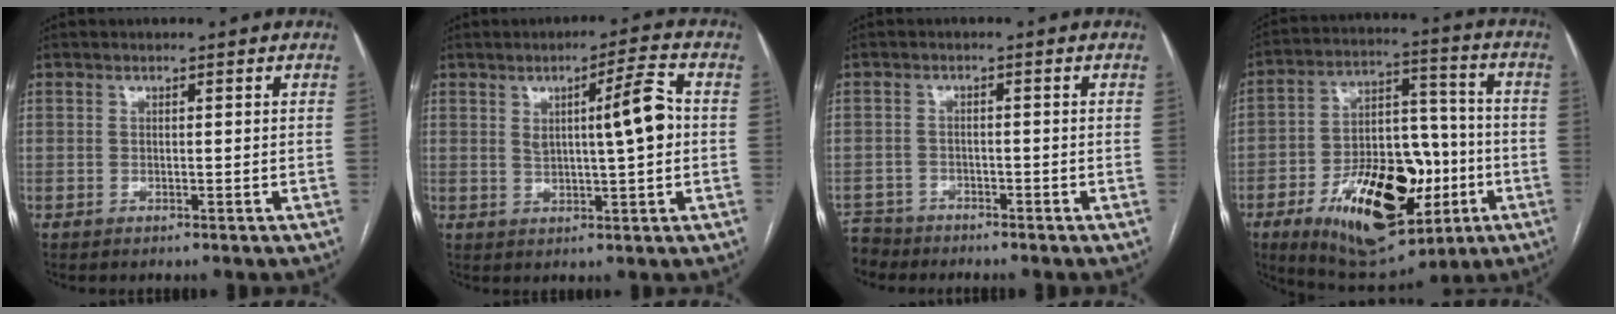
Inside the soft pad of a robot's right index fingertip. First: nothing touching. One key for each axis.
{"total": 7.2, "fx": 1.1, "fy": 0.5, "fz": 7.1, "tx": -0.109, "ty": 0.007, "tz": 0.016}
{"total": 4.6, "fx": -4.2, "fy": 1.6, "fz": -0.8, "tx": 0.018, "ty": -0.009, "tz": -0.082}
{"total": 22.5, "fx": -8.3, "fy": 10.7, "fz": 18.0, "tx": -0.312, "ty": 0.008, "tz": -0.117}